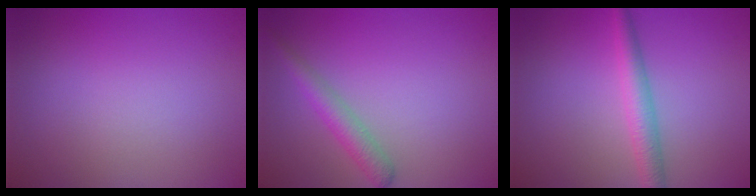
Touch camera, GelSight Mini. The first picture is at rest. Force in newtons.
{"total": 2.5, "press": 2.5, "slide": 0.1}
{"total": 2.9, "press": 2.9, "slide": 0.0}